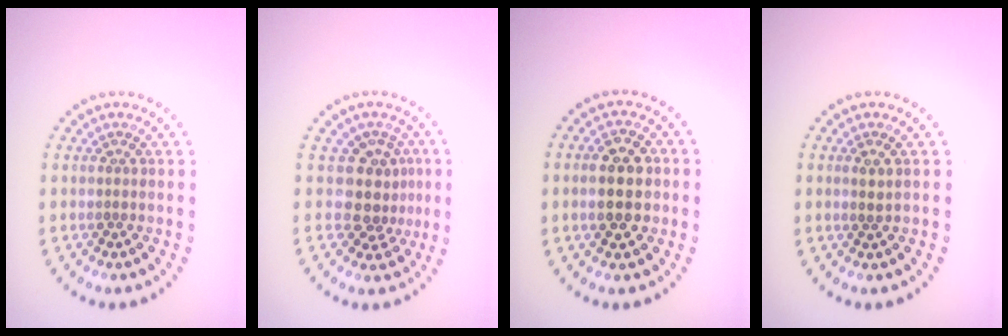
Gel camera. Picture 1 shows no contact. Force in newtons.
{"total": 3.2, "press": 2.4, "slide": 2.1}
{"total": 5.0, "press": 5.0, "slide": 0.3}
{"total": 0.6, "press": 0.5, "slide": 0.3}